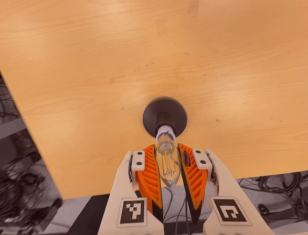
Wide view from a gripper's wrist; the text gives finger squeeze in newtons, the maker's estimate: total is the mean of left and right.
{"total": 20.7, "left": 23.3, "right": 18.0}